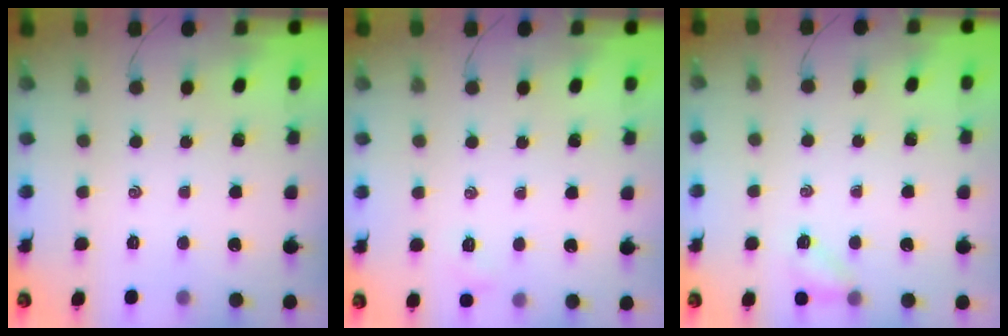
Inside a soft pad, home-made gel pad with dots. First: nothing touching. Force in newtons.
{"total": 3.5, "press": 3.3, "slide": 1.0}
{"total": 4.8, "press": 4.5, "slide": 1.5}